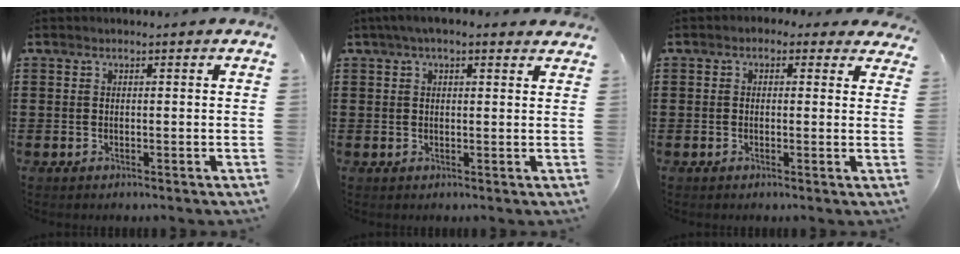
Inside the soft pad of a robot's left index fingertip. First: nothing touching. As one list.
[{"total": 2.8, "force": [1.9, 1.2, 1.6], "torque": [-0.037, 0.010, 0.033]}, {"total": 1.3, "force": [0.4, 1.1, 0.5], "torque": [-0.016, 0.008, 0.005]}]